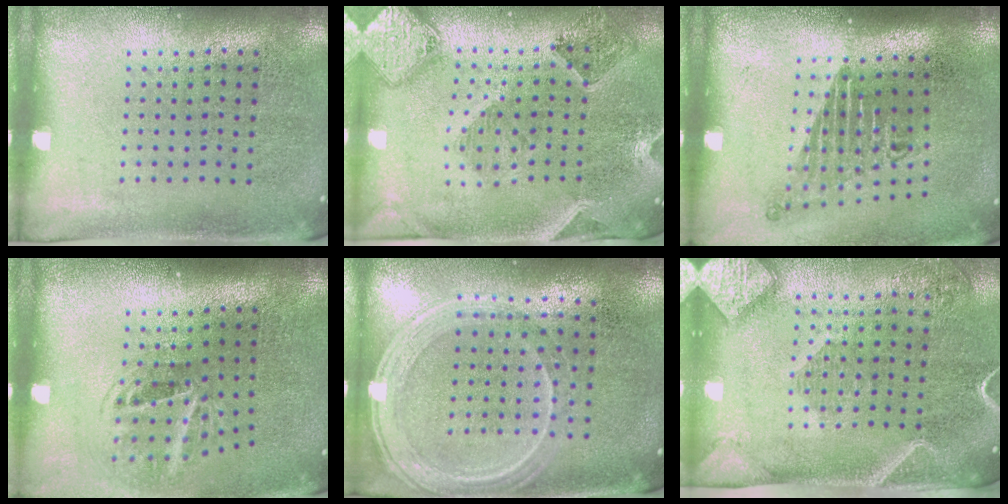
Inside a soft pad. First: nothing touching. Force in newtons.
{"total": 1.6, "press": 1.5, "slide": 0.3}
{"total": 1.7, "press": 1.2, "slide": 1.2}
{"total": 2.0, "press": 1.3, "slide": 1.6}
{"total": 1.2, "press": 1.2, "slide": 0.4}
{"total": 2.5, "press": 1.9, "slide": 1.5}